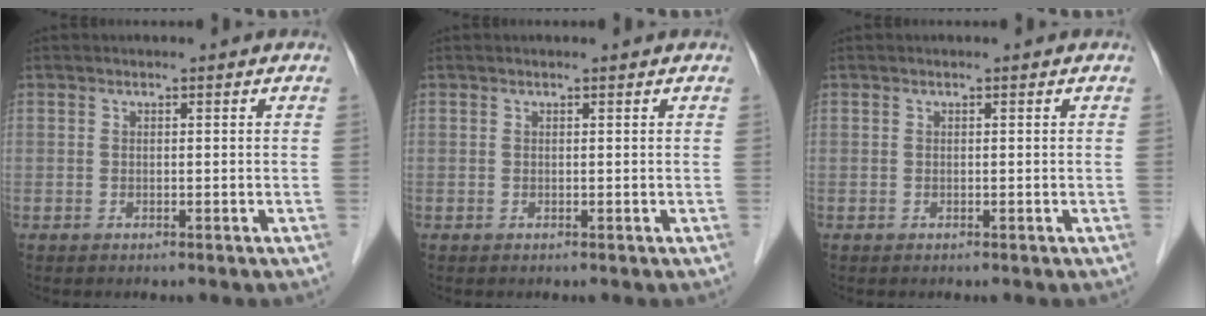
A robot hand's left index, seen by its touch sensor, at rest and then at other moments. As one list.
[{"total": 0.0}, {"total": 0.0}]